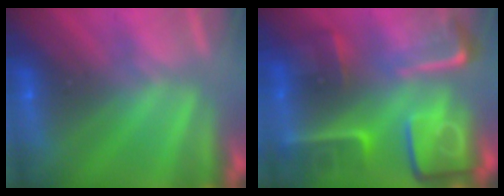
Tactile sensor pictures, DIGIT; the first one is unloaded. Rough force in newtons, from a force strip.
{"total": 7.7}